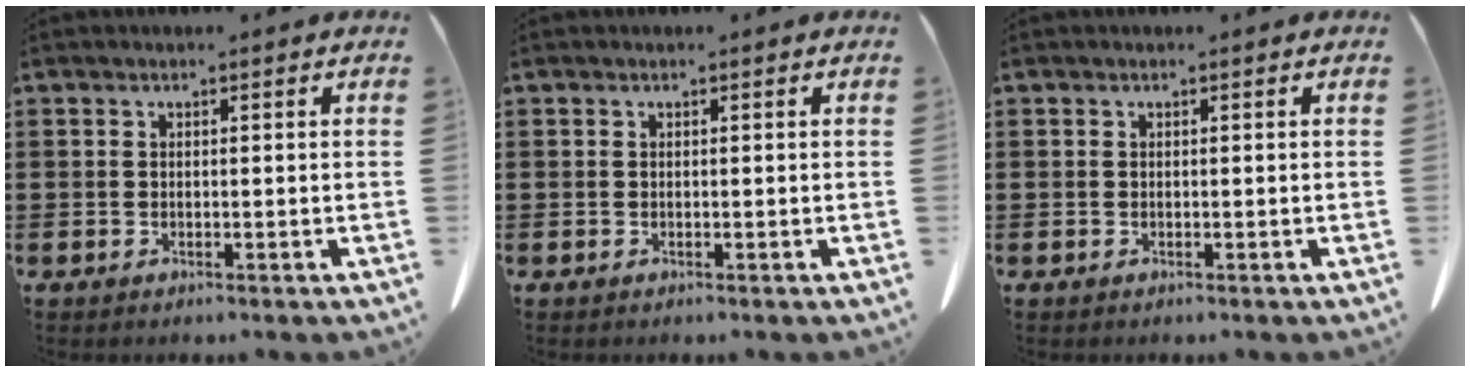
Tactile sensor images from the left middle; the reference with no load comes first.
{"total": 0.0}
{"total": 0.0}